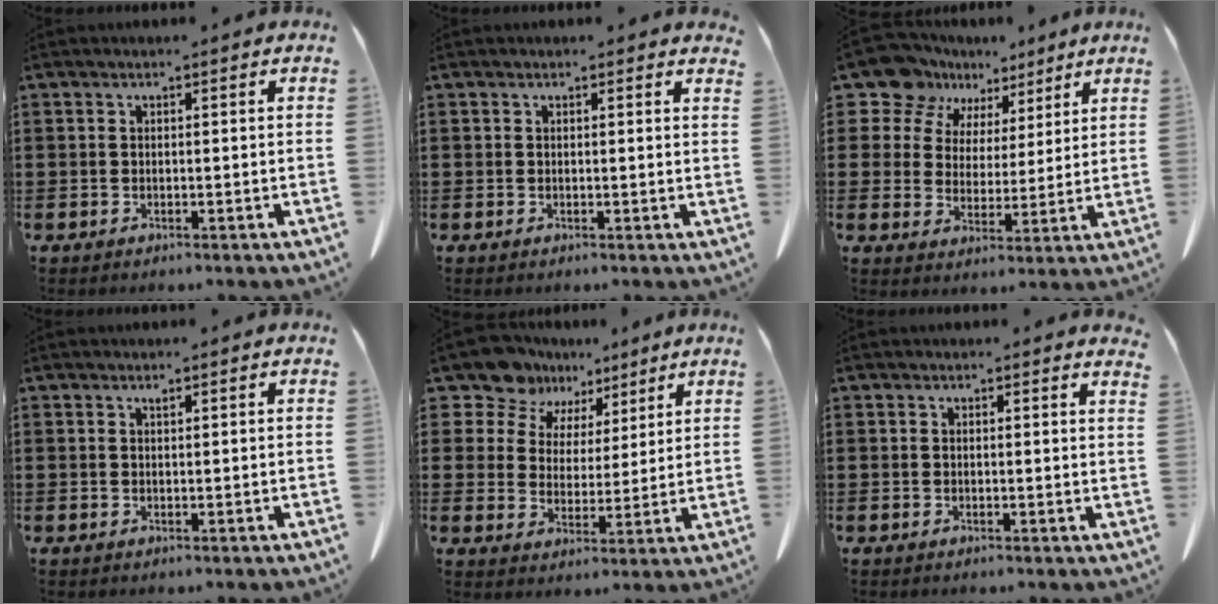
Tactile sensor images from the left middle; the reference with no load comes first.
{"total": 0.8, "force": [0.7, 0.0, 0.4], "torque": [-0.008, -0.001, 0.013]}
{"total": 10.5, "force": [8.1, 6.4, 2.3], "torque": [-0.111, -0.034, 0.154]}
{"total": 0.6, "force": [0.5, 0.1, 0.4], "torque": [-0.010, -0.001, 0.010]}
{"total": 9.8, "force": [8.2, 5.1, 1.5], "torque": [-0.077, -0.035, 0.158]}
{"total": 1.1, "force": [1.1, -0.1, 0.4], "torque": [-0.009, -0.001, 0.020]}